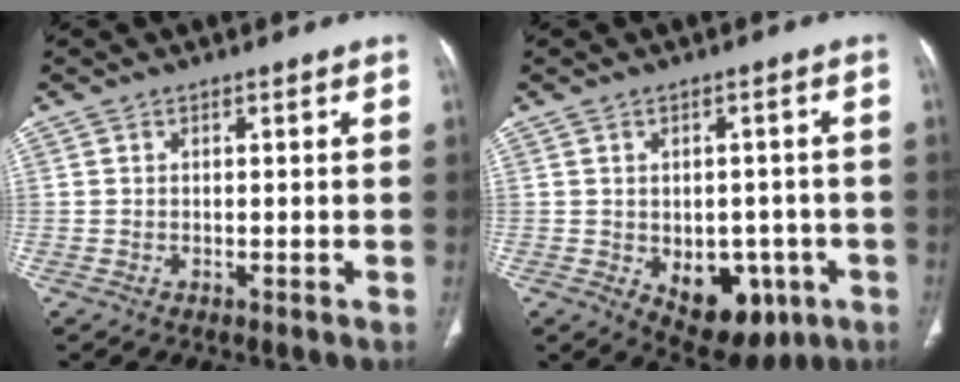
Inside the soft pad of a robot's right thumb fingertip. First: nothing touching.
{"total": 11.3, "force": [-4.0, 7.5, 7.5], "torque": [-0.065, 0.020, -0.037]}